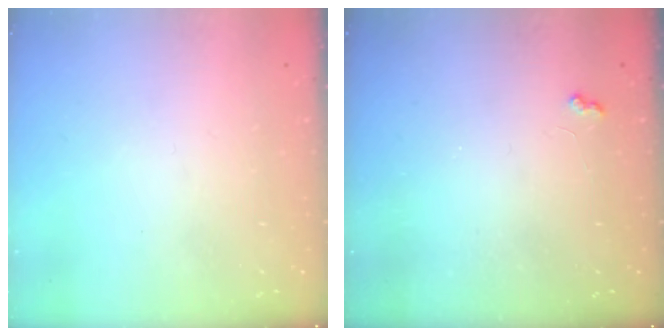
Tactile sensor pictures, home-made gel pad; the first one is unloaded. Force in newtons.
{"total": 2.9, "press": 2.8, "slide": 0.5}